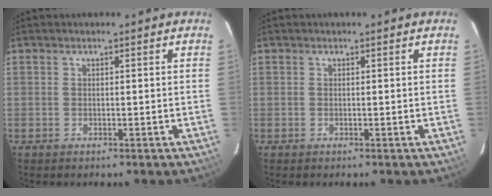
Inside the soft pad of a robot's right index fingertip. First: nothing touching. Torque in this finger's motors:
{"motor_torque": [0.00, 0.00, 0.04, 0.00]}